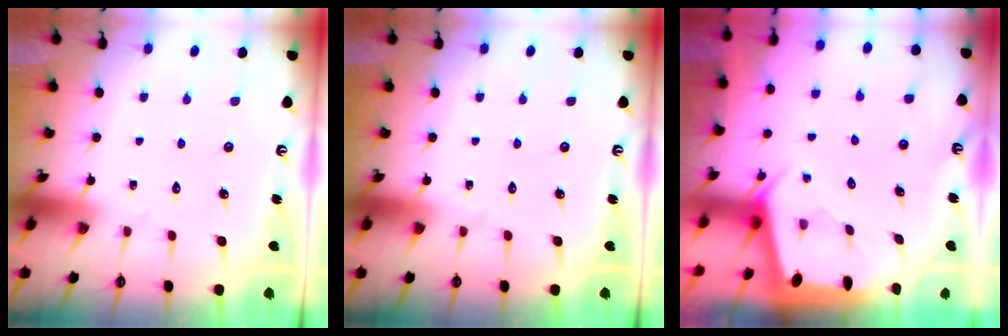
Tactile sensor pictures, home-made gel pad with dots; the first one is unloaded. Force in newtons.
{"total": 0.0}
{"total": 1.9, "press": 1.9, "slide": 0.3}